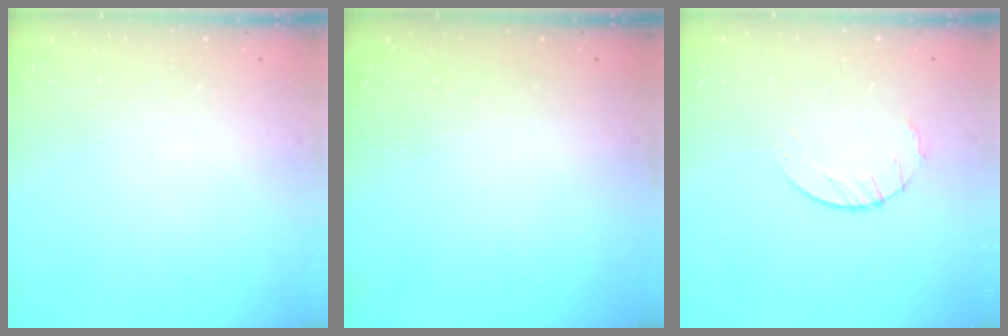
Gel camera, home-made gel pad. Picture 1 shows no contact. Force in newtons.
{"total": 0.0}
{"total": 3.5, "press": 3.5, "slide": 0.4}